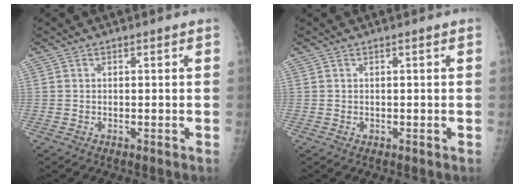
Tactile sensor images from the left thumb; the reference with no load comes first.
{"total": 0.0}